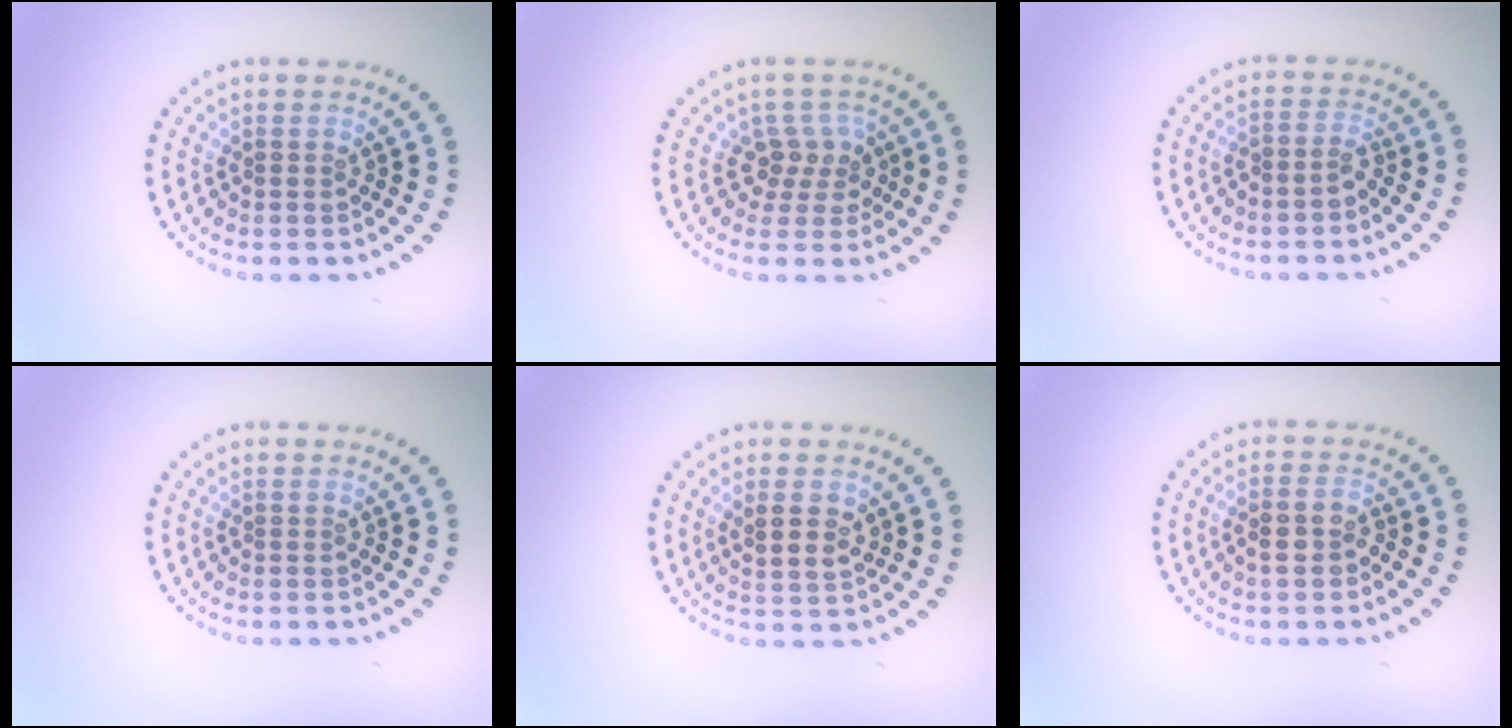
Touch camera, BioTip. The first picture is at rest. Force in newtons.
{"total": 2.6, "press": 2.0, "slide": 1.7}
{"total": 1.6, "press": 1.2, "slide": 1.0}
{"total": 0.0}
{"total": 2.5, "press": 2.3, "slide": 1.0}
{"total": 2.6, "press": 2.5, "slide": 0.7}